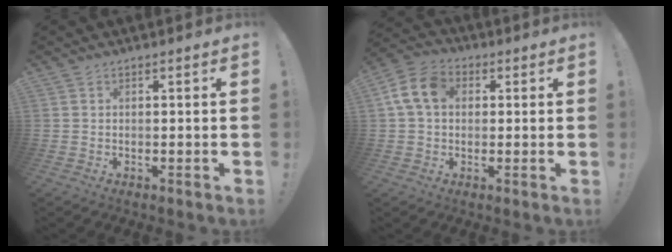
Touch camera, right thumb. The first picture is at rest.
{"total": 10.7, "force": [2.2, 7.8, 7.0], "torque": [-0.135, 0.015, 0.046]}